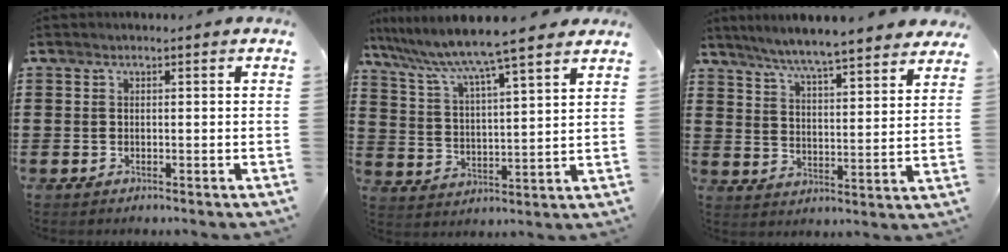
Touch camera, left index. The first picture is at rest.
{"total": 7.9, "force": [7.0, -0.8, 3.5], "torque": [-0.098, -0.045, 0.113]}
{"total": 5.9, "force": [5.5, -0.4, 2.0], "torque": [-0.064, -0.035, 0.092]}